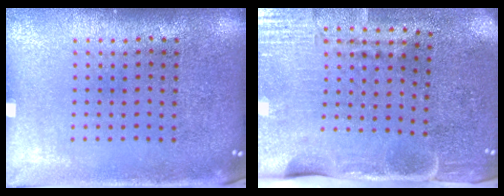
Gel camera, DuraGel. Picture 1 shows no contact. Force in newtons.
{"total": 4.3, "press": 3.6, "slide": 2.4}